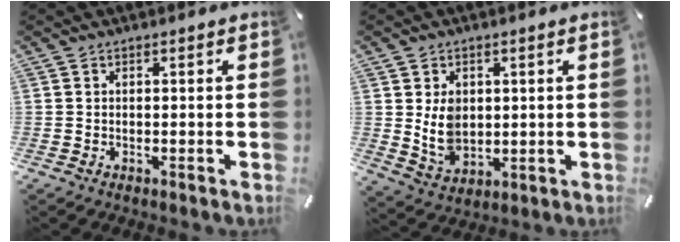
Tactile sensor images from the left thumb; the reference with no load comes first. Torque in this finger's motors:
{"motor_torque": [1.12, 1.10, 0.98, -0.03, 0.07]}